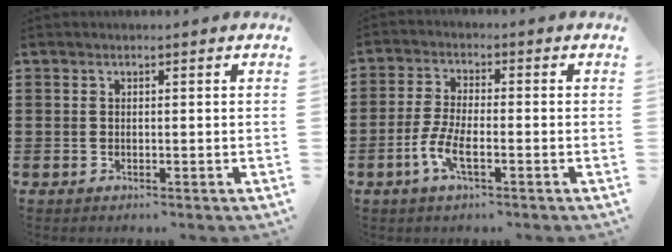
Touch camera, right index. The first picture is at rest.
{"total": 5.2, "force": [-2.2, 1.5, 4.5], "torque": [-0.110, -0.012, -0.048]}